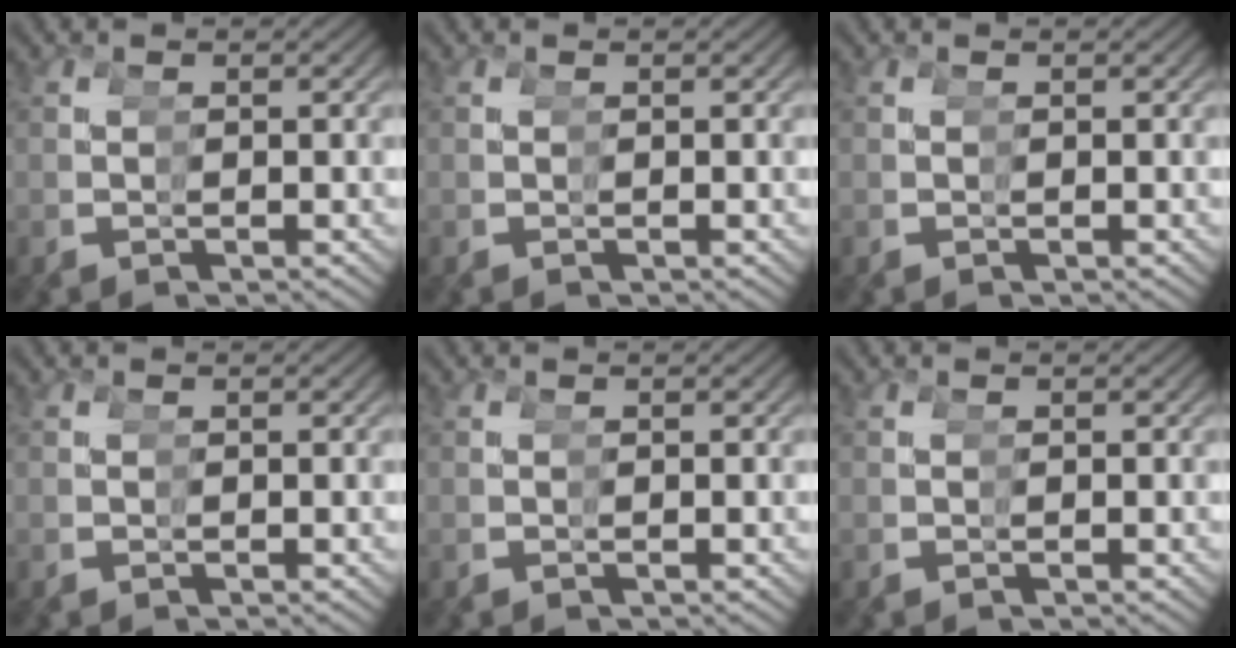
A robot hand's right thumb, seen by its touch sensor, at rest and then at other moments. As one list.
[{"total": 0.0}, {"total": 0.0}, {"total": 0.0}, {"total": 0.0}, {"total": 0.0}]